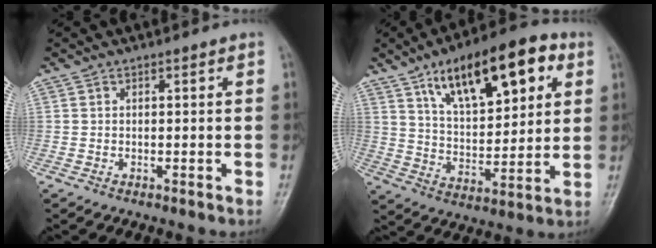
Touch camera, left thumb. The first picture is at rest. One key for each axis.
{"total": 20.4, "fx": 9.7, "fy": 8.7, "fz": 15.7, "tx": -0.204, "ty": -0.021, "tz": 0.161}